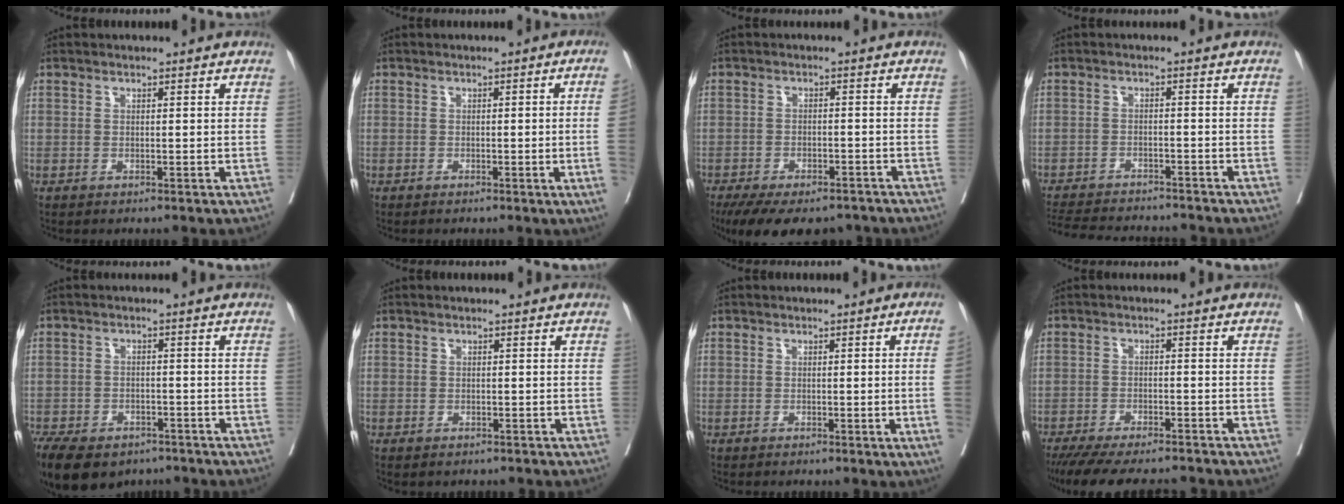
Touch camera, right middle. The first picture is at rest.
{"total": 4.1, "force": [-0.6, -1.5, 3.7], "torque": [-0.042, -0.008, -0.007]}
{"total": 14.6, "force": [-11.6, 5.7, 6.8], "torque": [-0.142, -0.014, -0.159]}
{"total": 13.6, "force": [-12.5, 2.2, 4.6], "torque": [-0.097, -0.013, -0.175]}
{"total": 15.1, "force": [-10.5, 8.5, 6.8], "torque": [-0.174, -0.015, -0.148]}
{"total": 2.7, "force": [-2.4, 1.0, 0.8], "torque": [-0.014, -0.005, -0.028]}
{"total": 4.3, "force": [-0.6, -1.9, 3.8], "torque": [-0.045, -0.009, -0.007]}
{"total": 14.0, "force": [-12.5, 2.5, 5.9], "torque": [-0.114, -0.023, -0.177]}